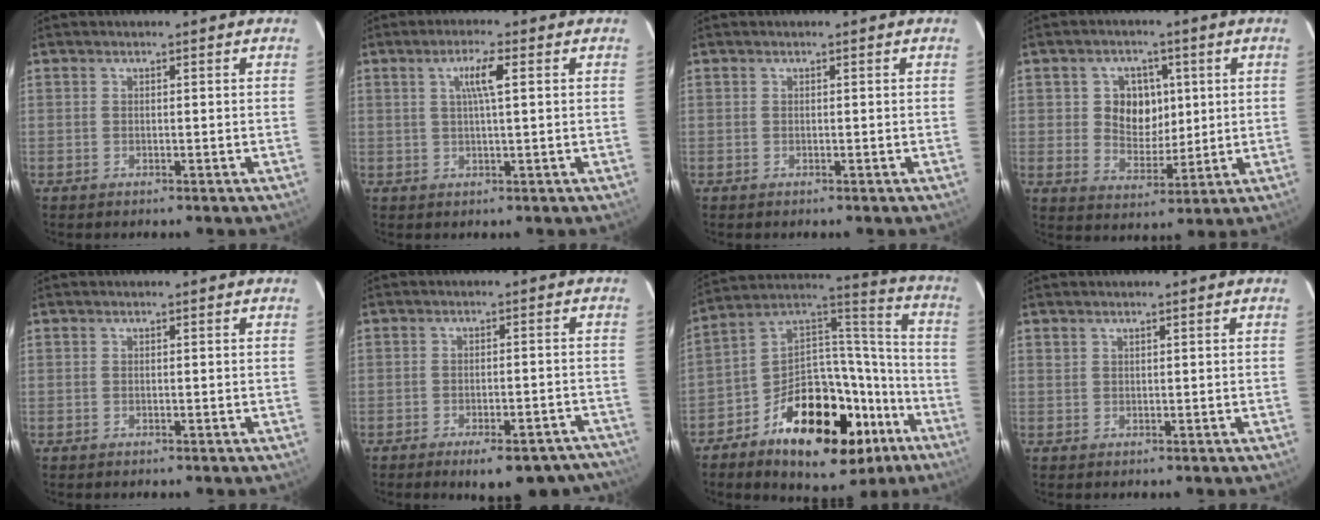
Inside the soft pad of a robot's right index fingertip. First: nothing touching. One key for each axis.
{"total": 4.3, "fx": 1.2, "fy": 0.1, "fz": 4.1, "tx": -0.076, "ty": 0.003, "tz": 0.022}
{"total": 0.0}
{"total": 7.9, "fx": 1.5, "fy": 6.8, "fz": 3.9, "tx": -0.073, "ty": 0.010, "tz": 0.032}
{"total": 0.0}
{"total": 14.0, "fx": -11.9, "fy": 4.4, "fz": 5.9, "tx": -0.083, "ty": 0.009, "tz": -0.133}
{"total": 26.2, "fx": -14.2, "fy": 13.9, "fz": 17.2, "tx": -0.275, "ty": 0.050, "tz": -0.205}
{"total": 0.6, "fx": 0.5, "fy": 0.2, "fz": 0.1, "tx": -0.003, "ty": 0.001, "tz": 0.011}